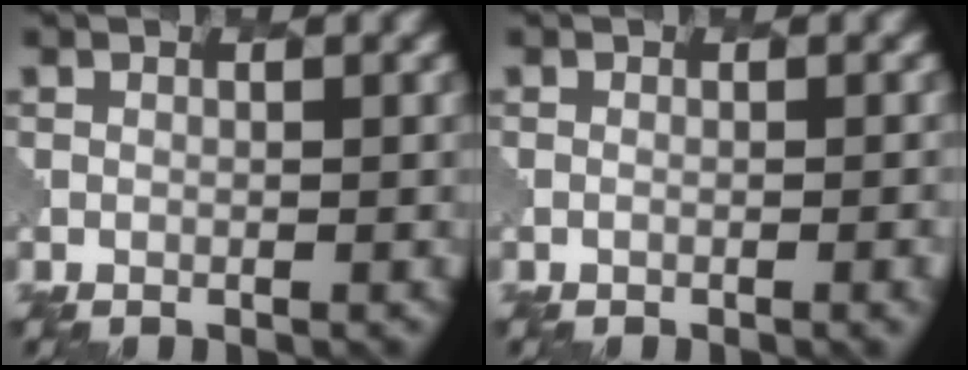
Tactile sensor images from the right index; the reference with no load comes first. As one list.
[{"total": 2.4, "force": [-0.6, 1.0, 2.1], "torque": [-0.003, 0.009, -0.015]}]